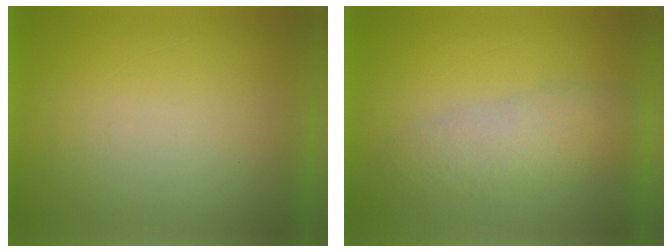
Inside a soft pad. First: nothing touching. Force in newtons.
{"total": 2.9}